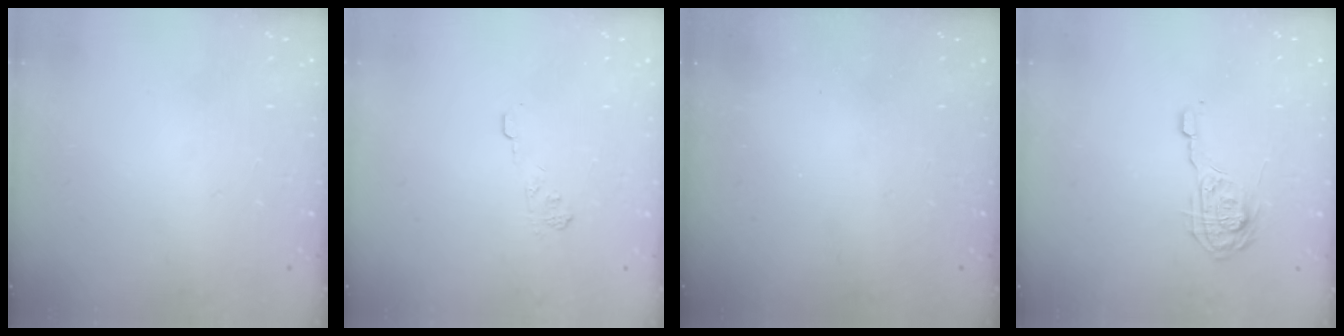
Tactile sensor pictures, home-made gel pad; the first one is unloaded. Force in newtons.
{"total": 3.9, "press": 3.7, "slide": 1.4}
{"total": 2.4, "press": 2.3, "slide": 0.8}
{"total": 10.3, "press": 10.3, "slide": 0.8}